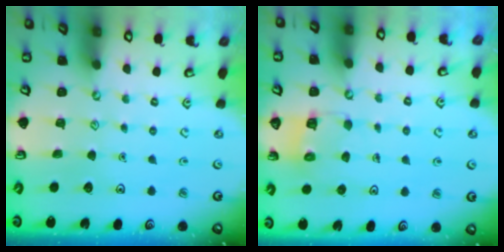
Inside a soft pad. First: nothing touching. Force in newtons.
{"total": 5.0, "press": 5.0, "slide": 0.3}